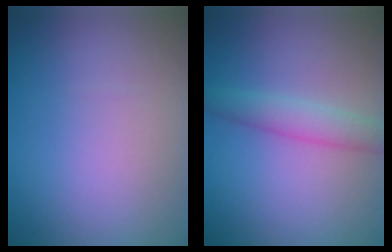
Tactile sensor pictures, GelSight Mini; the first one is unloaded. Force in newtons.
{"total": 2.6, "press": 2.6, "slide": 0.0}